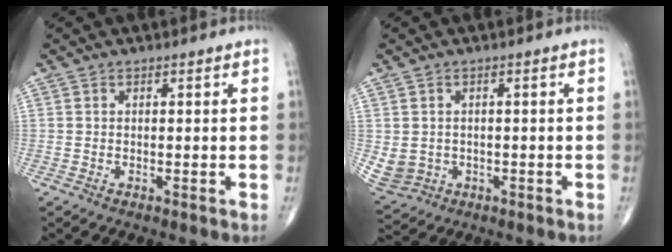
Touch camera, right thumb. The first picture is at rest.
{"total": 7.4, "force": [-1.1, 6.7, 2.9], "torque": [-0.080, 0.005, 0.003]}